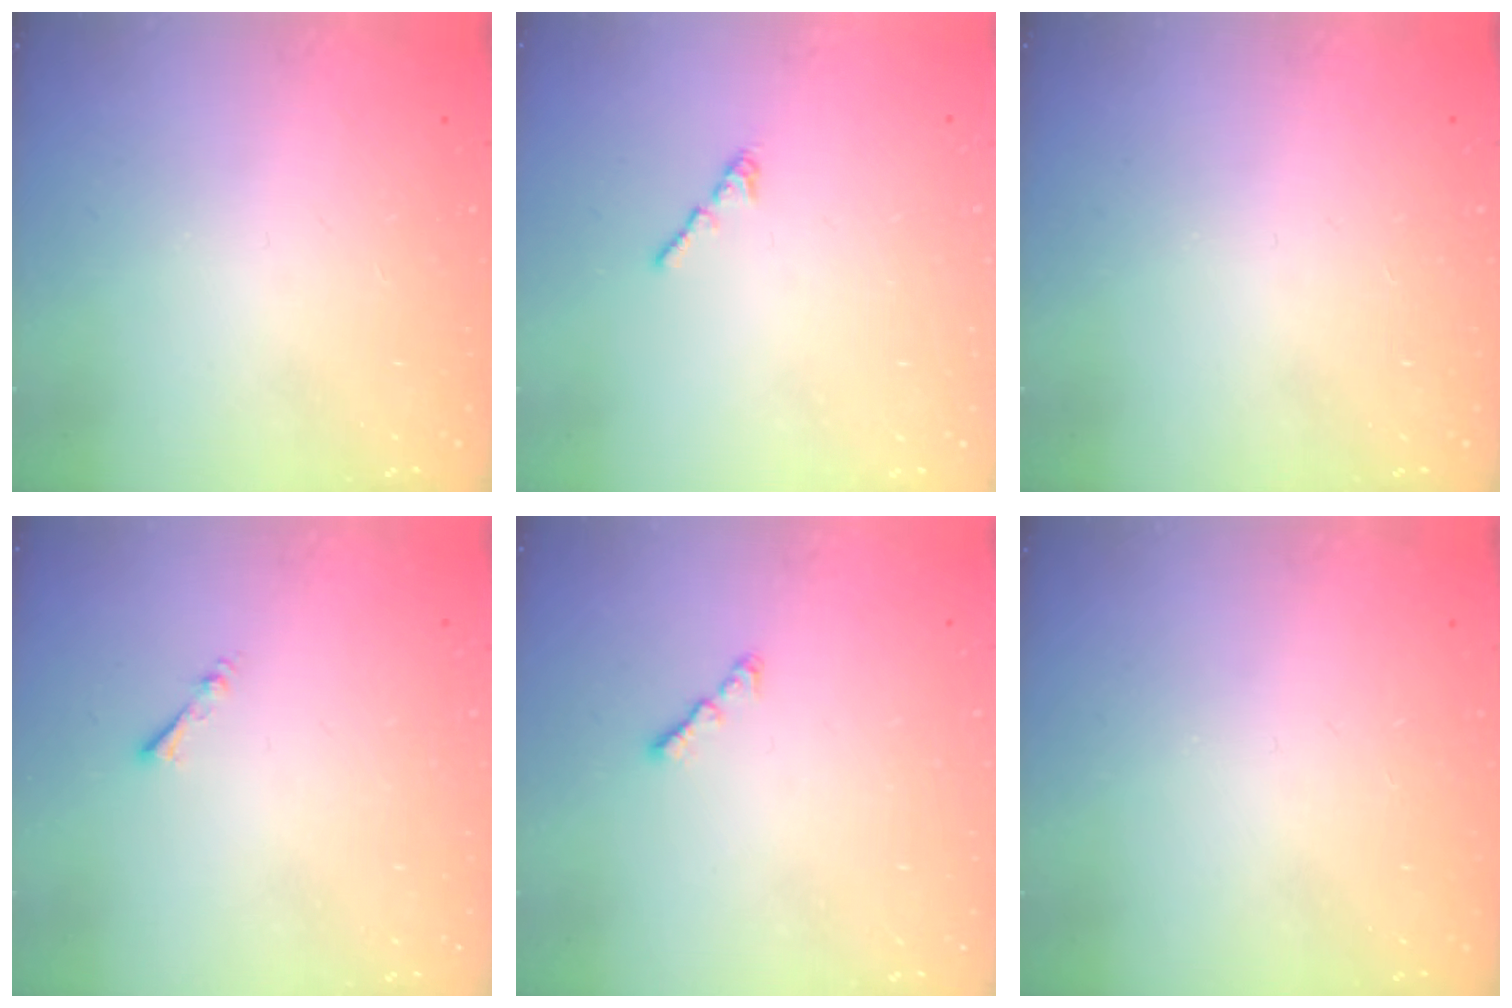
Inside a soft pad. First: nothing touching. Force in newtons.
{"total": 0.7, "press": 0.6, "slide": 0.4}
{"total": 0.0}
{"total": 1.3, "press": 1.2, "slide": 0.3}
{"total": 1.6, "press": 1.5, "slide": 0.5}
{"total": 0.0}